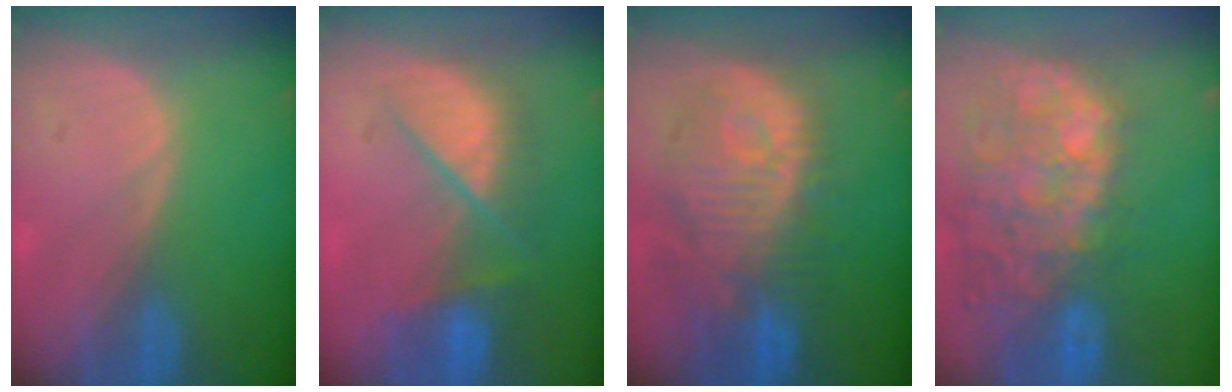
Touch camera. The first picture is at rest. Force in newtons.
{"total": 7.3, "press": 7.2, "slide": 0.7}
{"total": 12.4, "press": 11.1, "slide": 5.6}
{"total": 13.8, "press": 11.5, "slide": 7.6}